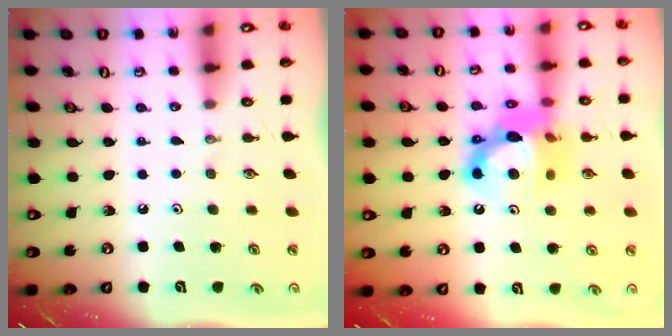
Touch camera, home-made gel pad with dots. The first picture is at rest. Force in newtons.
{"total": 13.9, "press": 13.8, "slide": 1.2}